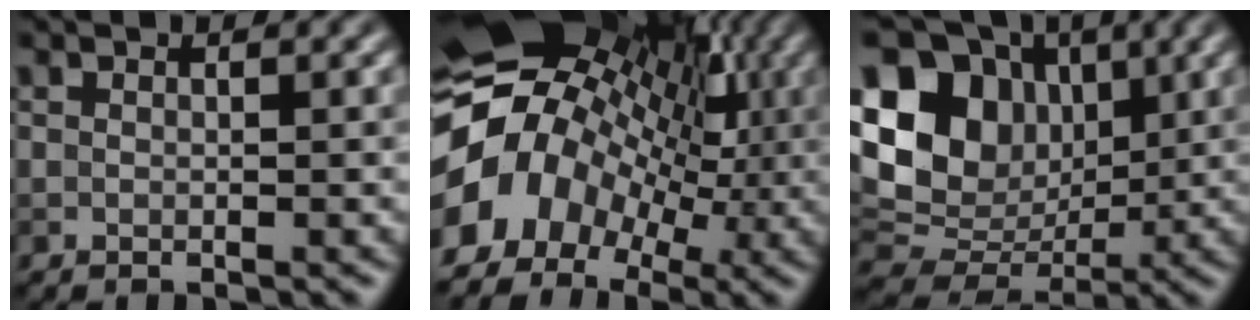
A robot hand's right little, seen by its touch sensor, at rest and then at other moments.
{"total": 12.9, "force": [-0.6, 10.3, 7.8], "torque": [-0.142, 0.007, -0.018]}
{"total": 14.1, "force": [3.1, 11.1, 8.2], "torque": [-0.174, 0.021, 0.054]}